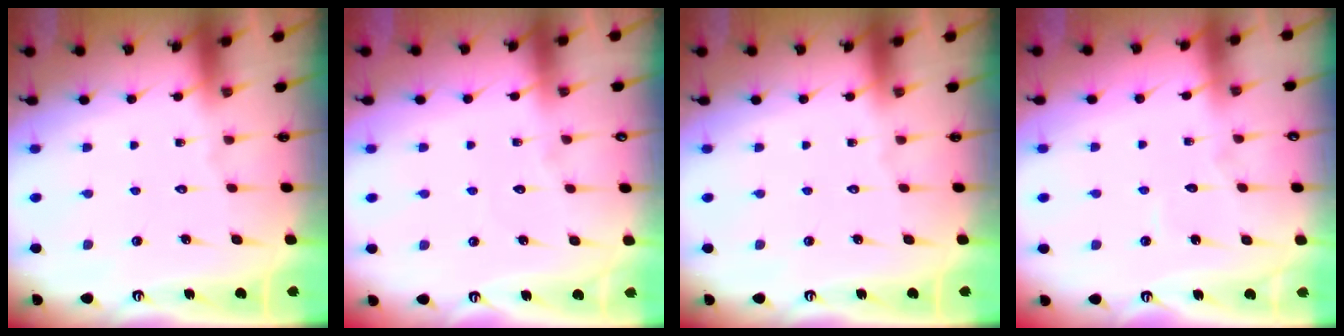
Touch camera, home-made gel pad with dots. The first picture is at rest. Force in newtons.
{"total": 2.0, "press": 2.0, "slide": 0.2}
{"total": 0.0}
{"total": 2.5, "press": 2.5, "slide": 0.1}